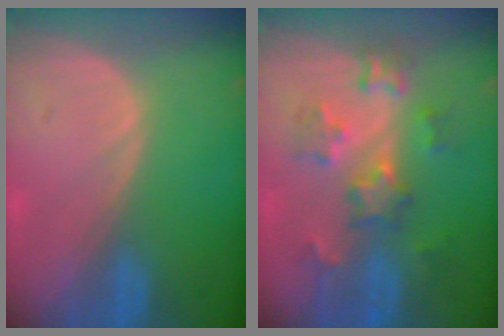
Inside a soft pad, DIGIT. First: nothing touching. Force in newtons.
{"total": 6.7, "press": 6.7, "slide": 0.6}